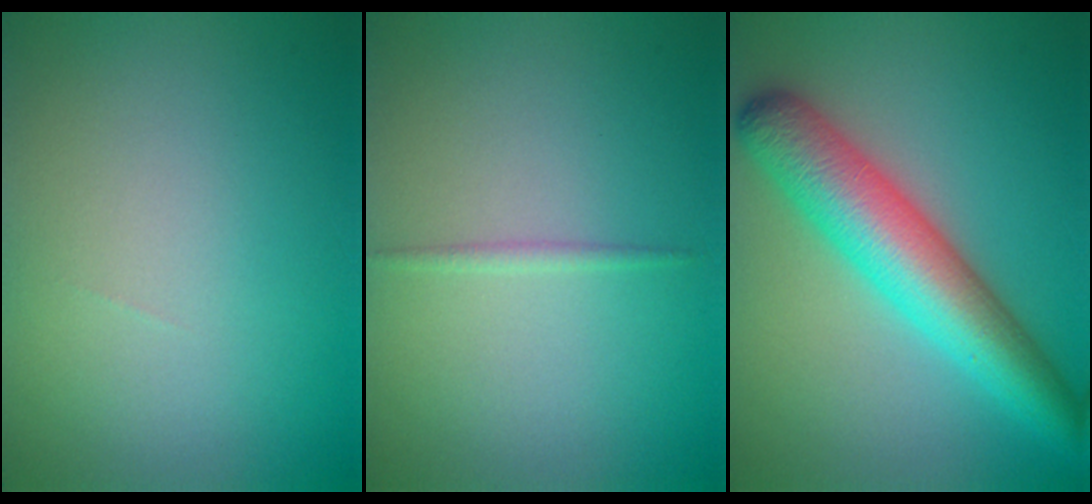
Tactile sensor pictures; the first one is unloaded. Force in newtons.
{"total": 0.7, "press": 0.7, "slide": 0.0}
{"total": 7.9, "press": 7.9, "slide": 0.2}